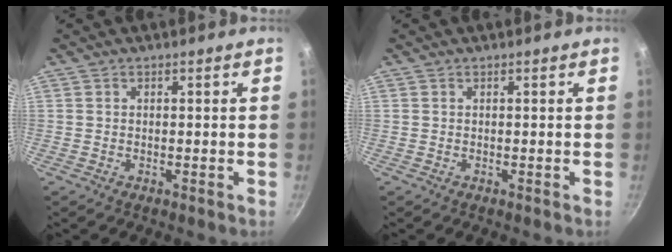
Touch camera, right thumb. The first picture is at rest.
{"total": 0.0}